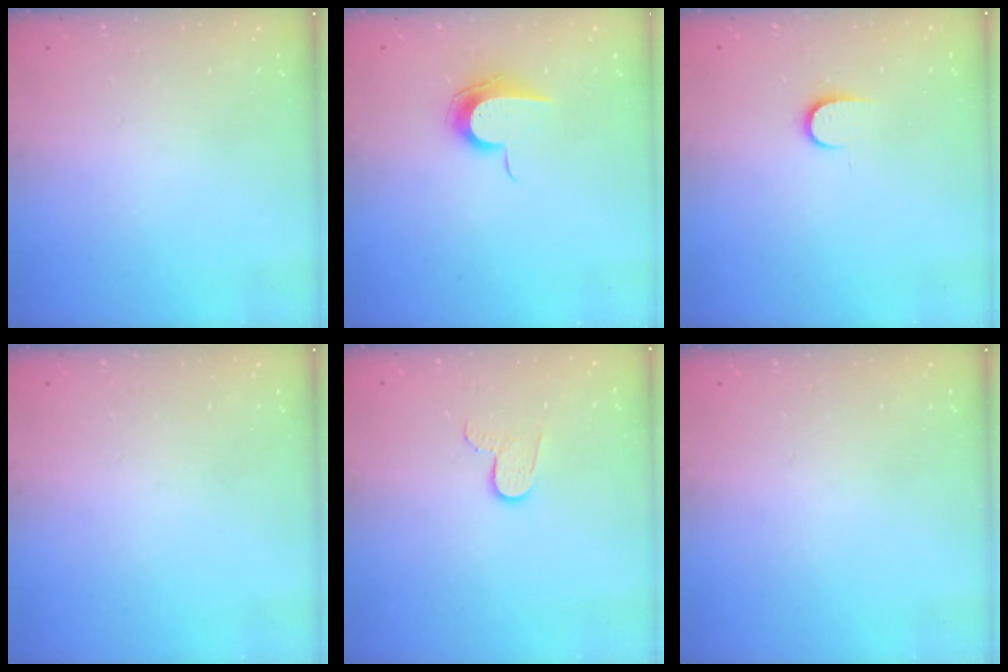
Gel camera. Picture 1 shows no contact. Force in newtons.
{"total": 8.8, "press": 8.8, "slide": 0.8}
{"total": 6.1, "press": 6.1, "slide": 0.6}
{"total": 0.0}
{"total": 5.9, "press": 5.9, "slide": 0.6}
{"total": 0.0}